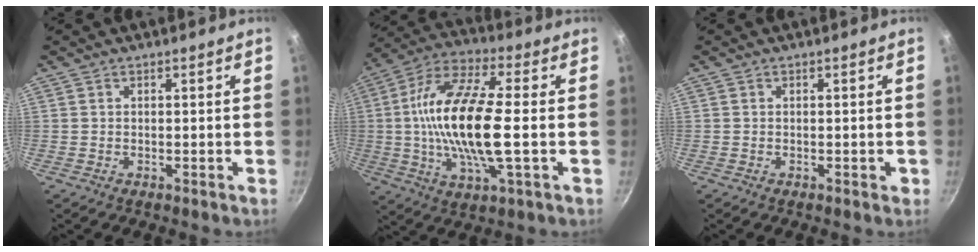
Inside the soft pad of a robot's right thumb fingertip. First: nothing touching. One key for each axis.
{"total": 19.1, "fx": -0.6, "fy": 6.2, "fz": 18.0, "tx": -0.353, "ty": 0.018, "tz": -0.024}
{"total": 0.9, "fx": -0.3, "fy": 0.7, "fz": 0.6, "tx": 0.000, "ty": 0.004, "tz": -0.006}